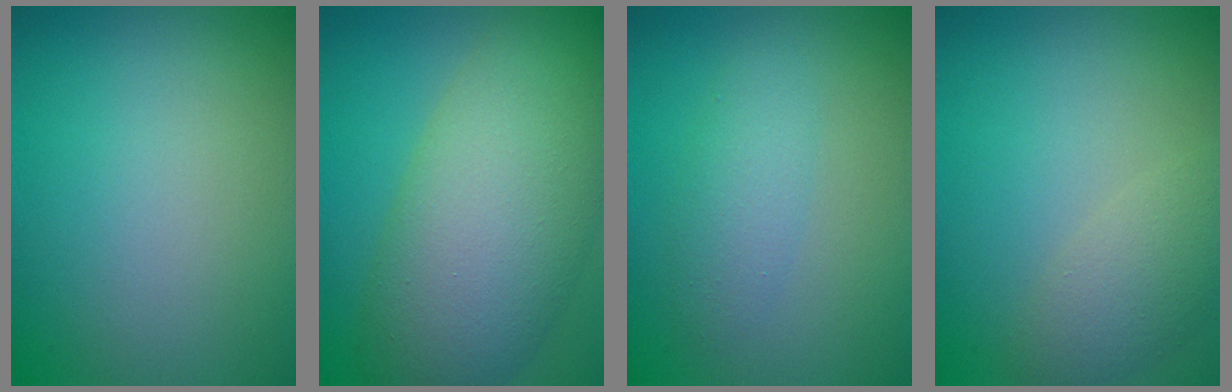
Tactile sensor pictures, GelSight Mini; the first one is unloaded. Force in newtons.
{"total": 11.1, "press": 11.1, "slide": 0.6}
{"total": 2.2, "press": 2.2, "slide": 0.1}
{"total": 3.0, "press": 2.9, "slide": 0.4}